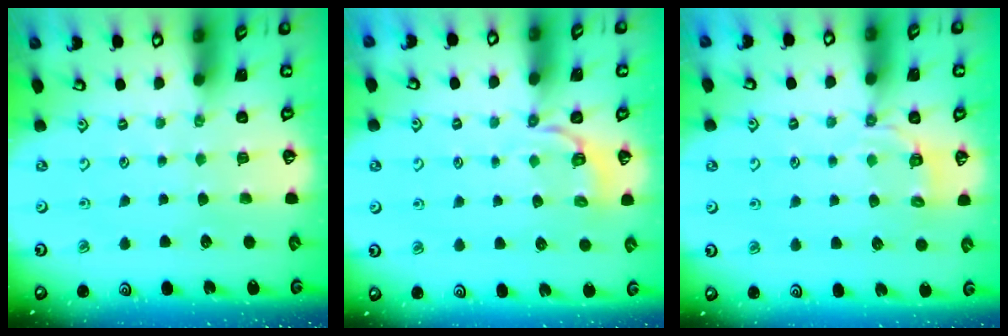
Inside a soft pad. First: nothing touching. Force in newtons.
{"total": 4.2, "press": 3.2, "slide": 2.6}
{"total": 4.4, "press": 4.0, "slide": 1.9}